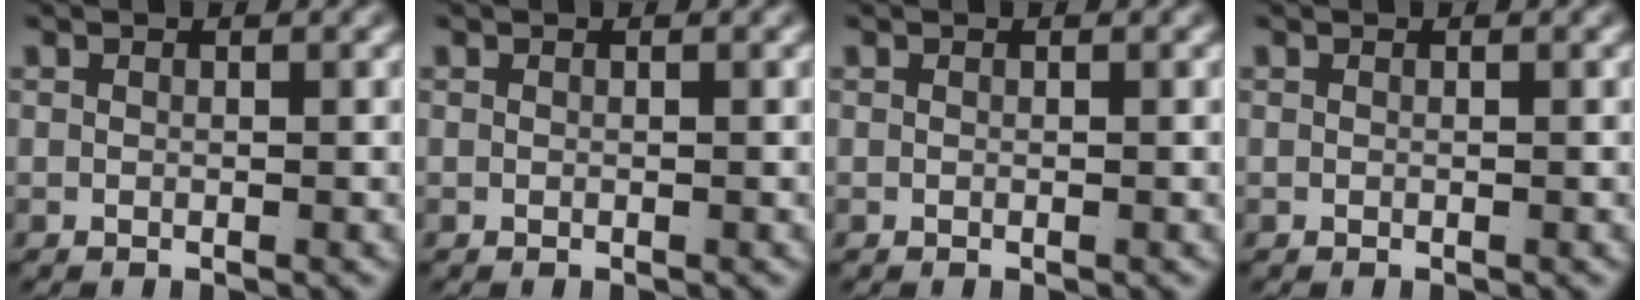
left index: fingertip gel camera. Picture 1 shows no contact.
{"total": 0.0}
{"total": 0.0}
{"total": 0.0}